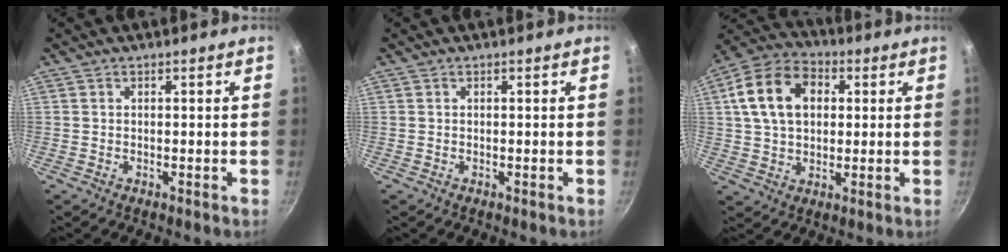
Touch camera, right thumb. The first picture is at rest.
{"total": 0.0}
{"total": 14.7, "force": [3.4, 10.4, 9.9], "torque": [-0.158, 0.017, 0.044]}